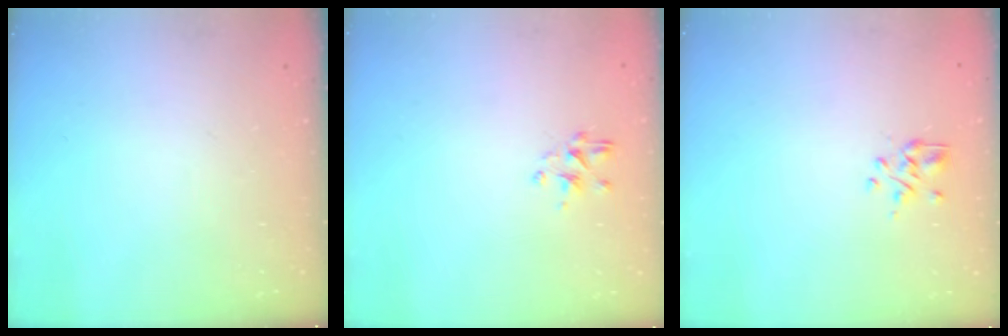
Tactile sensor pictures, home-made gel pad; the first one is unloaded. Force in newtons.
{"total": 2.2, "press": 2.1, "slide": 0.8}
{"total": 2.3, "press": 2.1, "slide": 0.9}